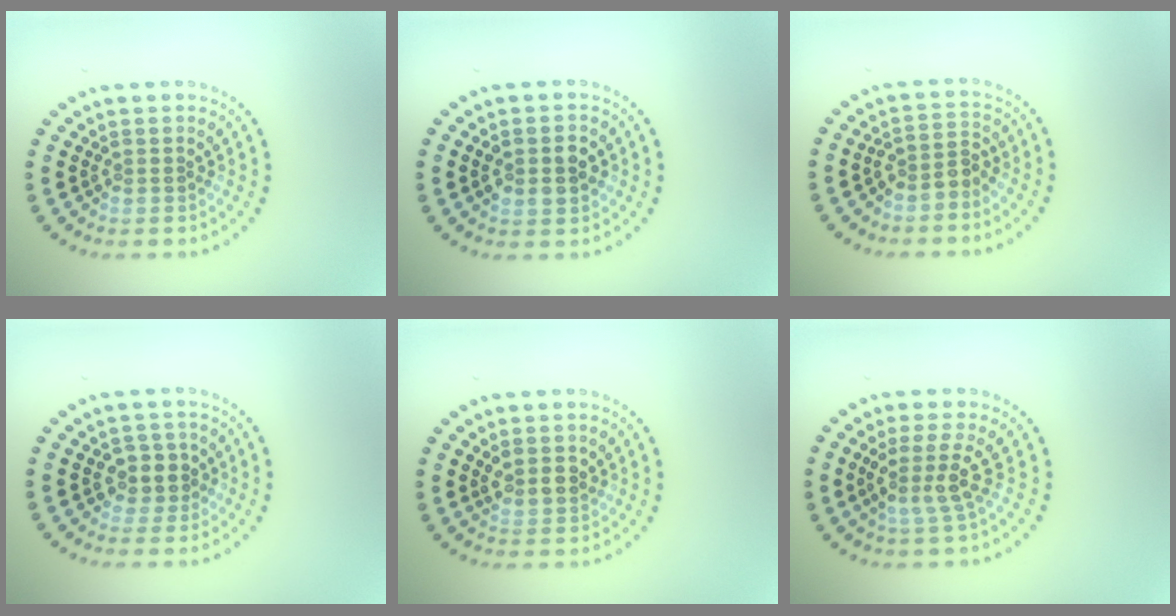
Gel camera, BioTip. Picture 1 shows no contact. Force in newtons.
{"total": 3.6, "press": 3.6, "slide": 0.2}
{"total": 2.1, "press": 1.7, "slide": 1.2}
{"total": 2.6, "press": 2.4, "slide": 0.9}
{"total": 2.1, "press": 1.9, "slide": 0.9}
{"total": 2.9, "press": 2.2, "slide": 1.8}